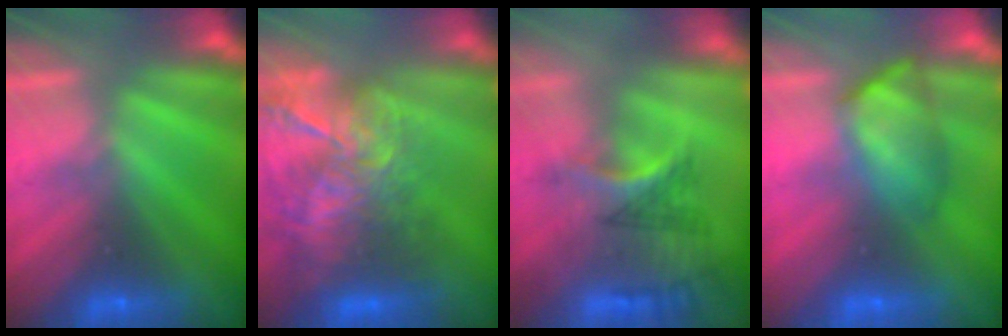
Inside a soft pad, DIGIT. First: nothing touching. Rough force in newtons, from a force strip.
{"total": 9.5}
{"total": 2.9}
{"total": 4.5}